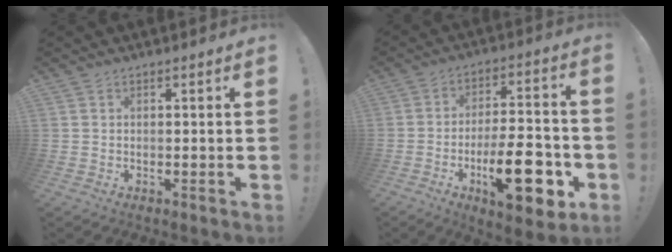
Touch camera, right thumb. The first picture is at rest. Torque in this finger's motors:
{"motor_torque": [2.27, 1.92, 1.90, -0.87, 0.16]}